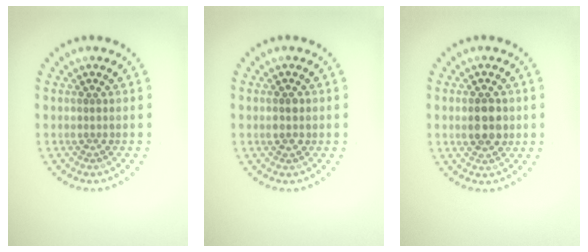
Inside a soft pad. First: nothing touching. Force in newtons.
{"total": 1.7, "press": 1.7, "slide": 0.1}
{"total": 3.2, "press": 3.2, "slide": 0.1}